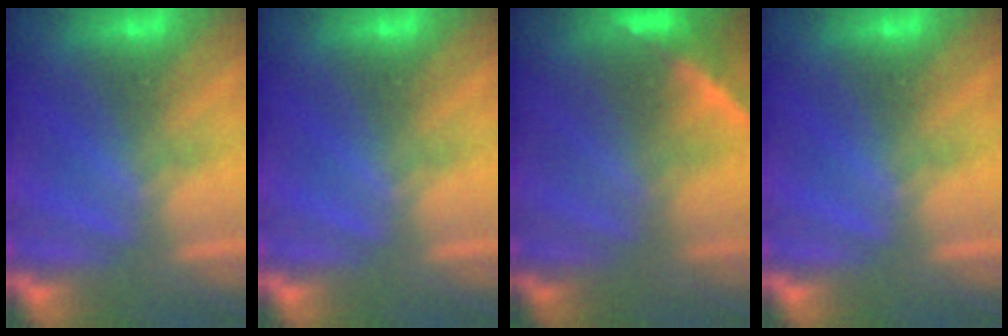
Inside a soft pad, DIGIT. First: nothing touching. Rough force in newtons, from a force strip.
{"total": 0.0}
{"total": 2.2}
{"total": 0.0}